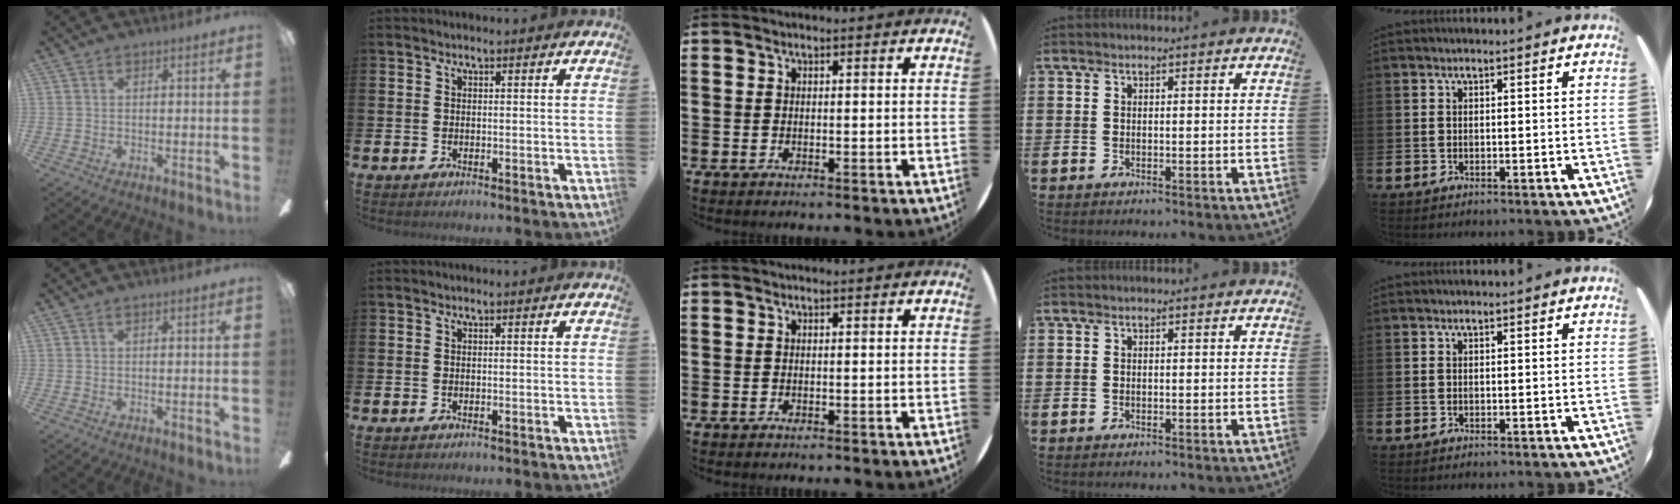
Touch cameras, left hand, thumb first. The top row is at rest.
{}